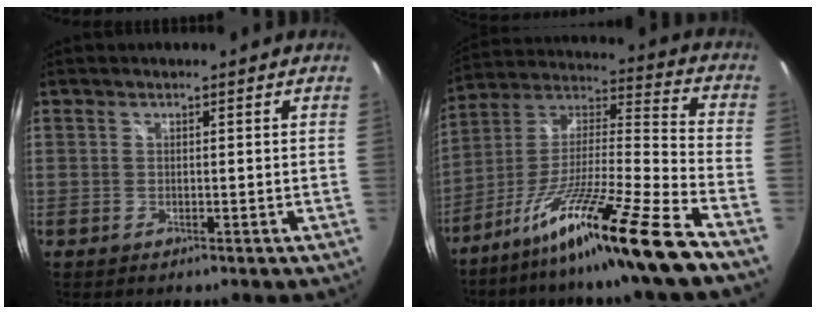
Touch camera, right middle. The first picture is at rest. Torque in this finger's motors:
{"motor_torque": [2.14, 0.00, 0.59, 0.21]}